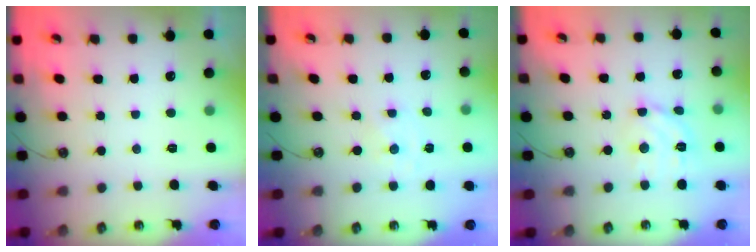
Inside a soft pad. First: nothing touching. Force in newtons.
{"total": 0.0}
{"total": 10.6, "press": 10.5, "slide": 1.5}